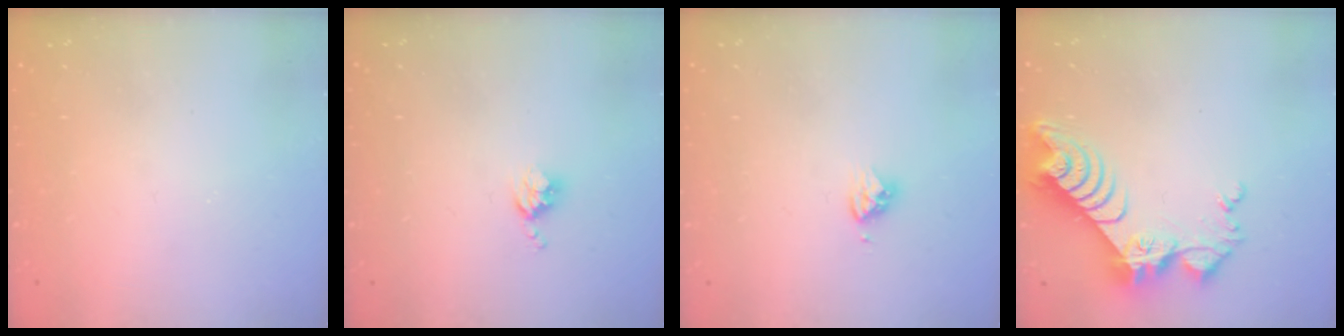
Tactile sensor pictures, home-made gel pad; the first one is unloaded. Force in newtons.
{"total": 3.5, "press": 3.5, "slide": 0.4}
{"total": 3.6, "press": 3.5, "slide": 0.7}
{"total": 11.3, "press": 11.2, "slide": 0.8}